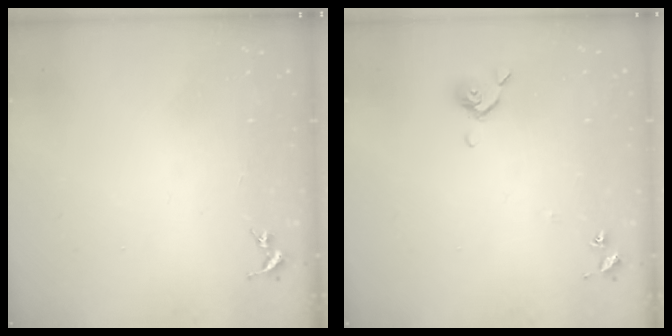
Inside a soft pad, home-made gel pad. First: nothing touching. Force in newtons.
{"total": 5.6, "press": 5.6, "slide": 0.9}